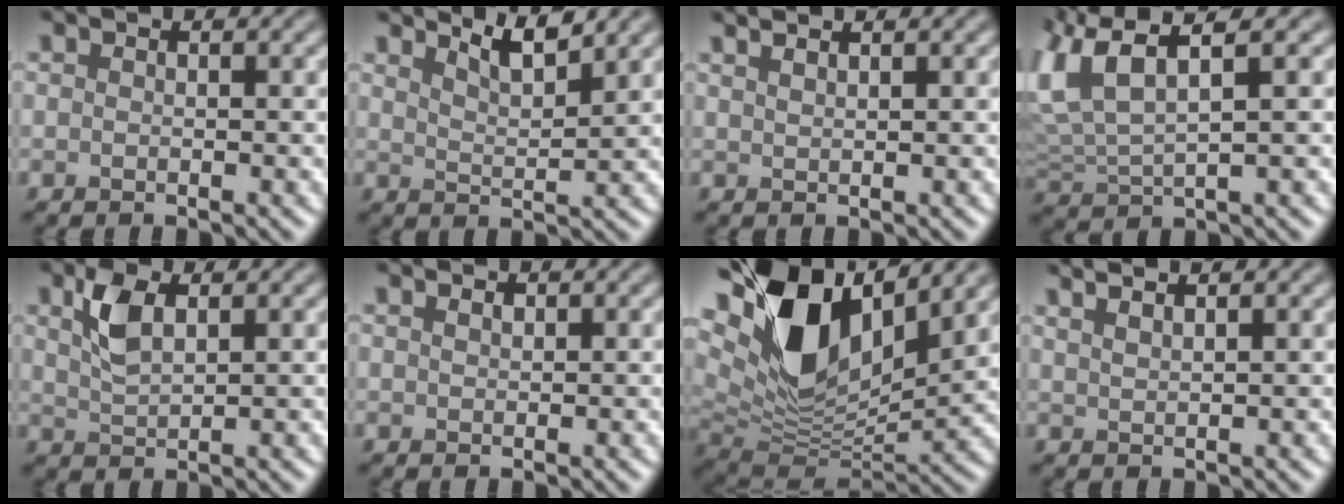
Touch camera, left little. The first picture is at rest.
{"total": 3.2, "force": [2.7, 0.6, 1.6], "torque": [-0.021, 0.003, 0.044]}
{"total": 2.5, "force": [1.9, 0.9, 1.4], "torque": [-0.002, 0.010, 0.003]}
{"total": 7.4, "force": [3.3, 2.9, 5.9], "torque": [-0.145, 0.019, 0.060]}
{"total": 3.3, "force": [1.5, 1.6, 2.5], "torque": [-0.058, 0.006, 0.033]}
{"total": 0.6, "force": [0.4, 0.3, 0.3], "torque": [-0.009, 0.000, 0.009]}
{"total": 12.6, "force": [5.4, 6.7, 9.3], "torque": [-0.188, 0.004, 0.106]}
{"total": 3.2, "force": [2.4, 1.1, 1.8], "torque": [-0.005, 0.019, 0.007]}